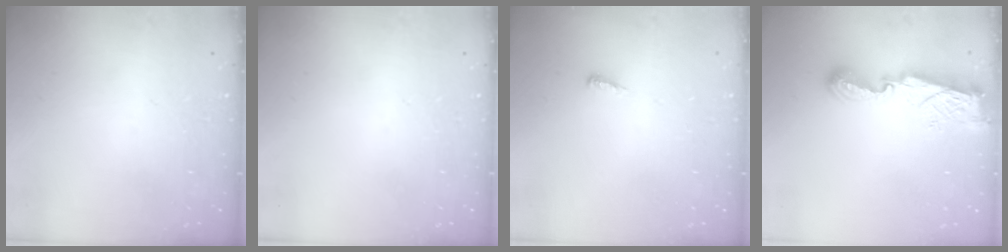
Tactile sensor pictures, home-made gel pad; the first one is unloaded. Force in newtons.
{"total": 0.0}
{"total": 4.9, "press": 4.9, "slide": 0.5}
{"total": 8.1, "press": 8.1, "slide": 0.9}